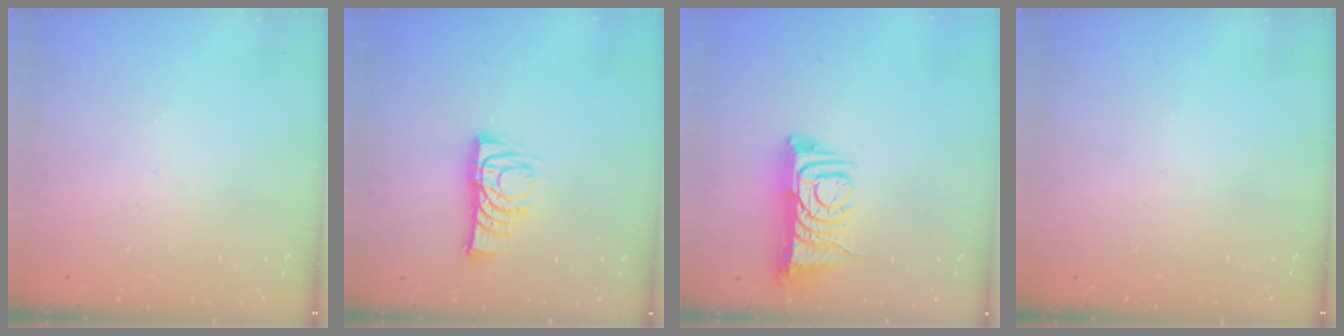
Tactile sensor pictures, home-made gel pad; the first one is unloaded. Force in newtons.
{"total": 10.2, "press": 10.1, "slide": 0.8}
{"total": 9.0, "press": 8.9, "slide": 1.0}
{"total": 0.0}